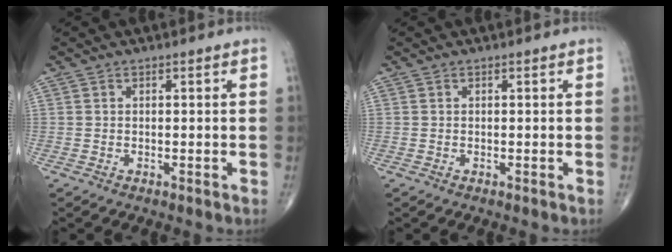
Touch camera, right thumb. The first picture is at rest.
{"total": 0.0}